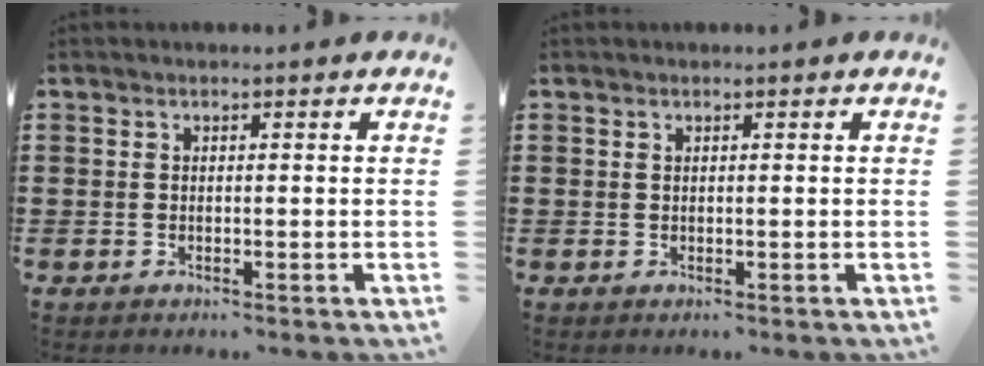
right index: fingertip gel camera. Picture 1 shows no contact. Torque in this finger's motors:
{"motor_torque": [-0.54, 0.52, -0.02, -0.01]}